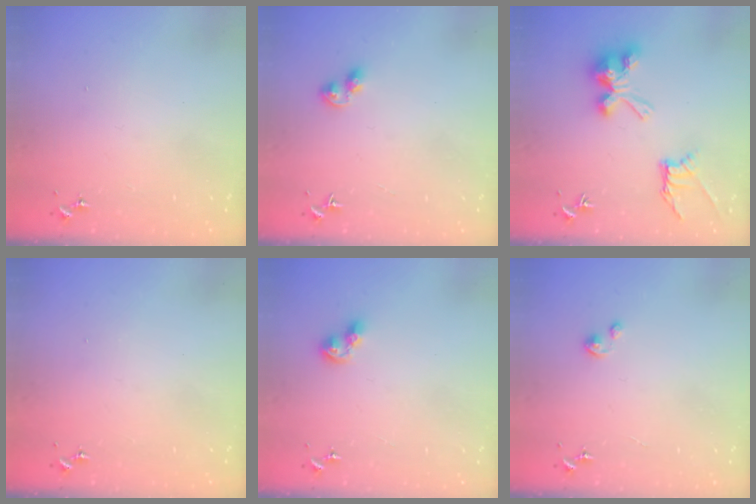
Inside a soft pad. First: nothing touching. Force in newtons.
{"total": 3.8, "press": 3.8, "slide": 0.4}
{"total": 9.5, "press": 9.5, "slide": 0.2}
{"total": 0.0}
{"total": 6.9, "press": 6.8, "slide": 0.9}
{"total": 1.5, "press": 1.5, "slide": 0.2}